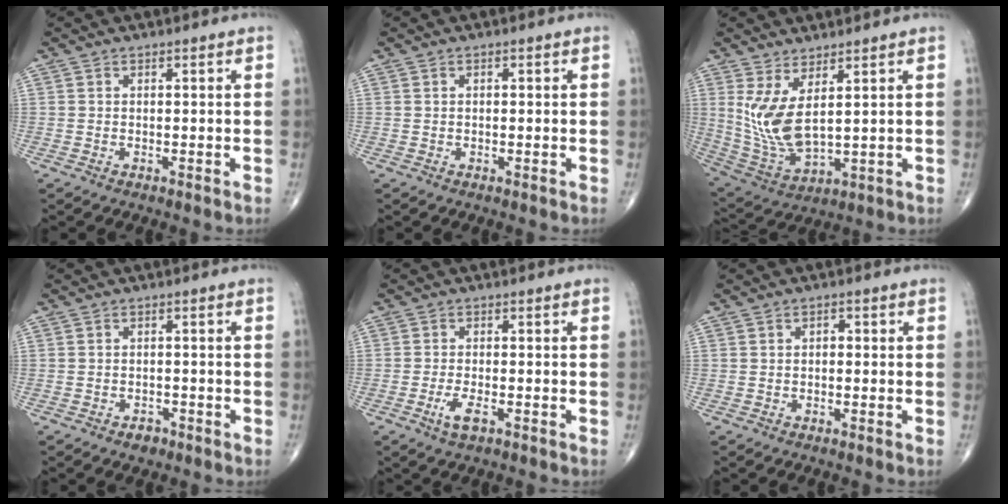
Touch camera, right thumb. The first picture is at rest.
{"total": 0.0}
{"total": 10.3, "force": [3.1, 3.9, 9.0], "torque": [-0.195, -0.034, 0.078]}
{"total": 1.9, "force": [-1.3, 1.3, 0.7], "torque": [-0.010, 0.005, -0.016]}
{"total": 3.4, "force": [-1.6, 1.2, 2.7], "torque": [-0.058, 0.002, -0.030]}
{"total": 1.1, "force": [0.0, 0.8, 0.8], "torque": [-0.005, 0.006, -0.005]}